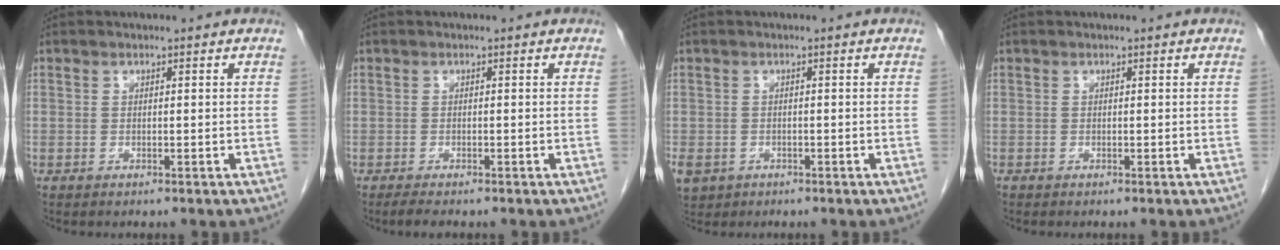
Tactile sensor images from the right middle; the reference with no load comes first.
{"total": 2.1, "force": [-1.7, 0.5, 1.0], "torque": [-0.025, -0.006, -0.026]}
{"total": 8.0, "force": [-3.7, 6.5, 2.8], "torque": [-0.081, -0.004, -0.052]}
{"total": 0.0}